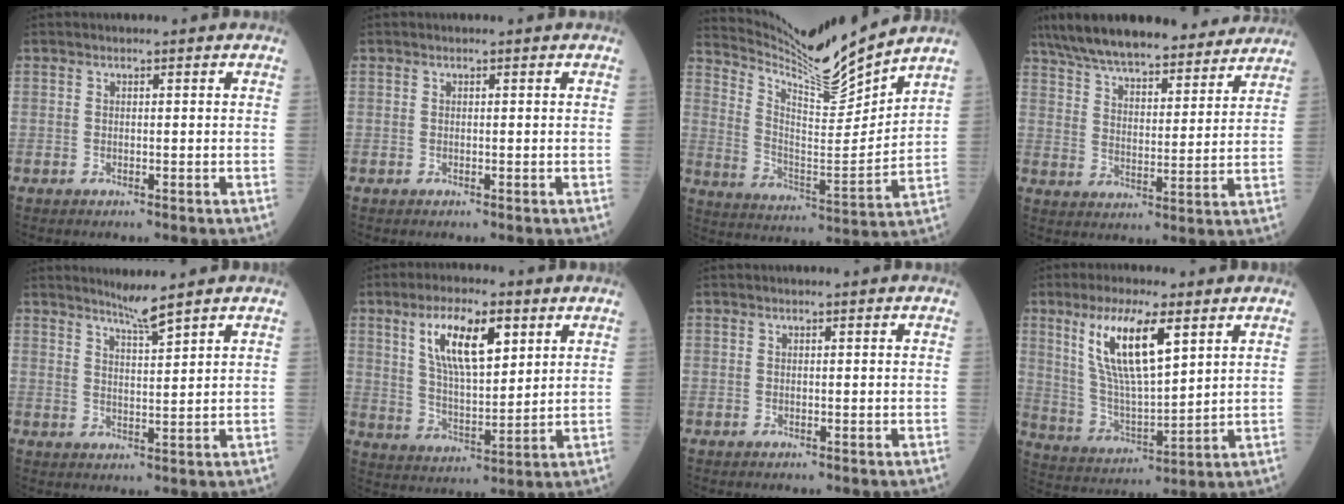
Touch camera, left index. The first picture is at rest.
{"total": 0.0}
{"total": 12.2, "force": [11.9, -1.8, 2.3], "torque": [-0.057, -0.036, 0.217]}
{"total": 22.3, "force": [19.4, 4.9, 9.8], "torque": [-0.159, 0.029, 0.283]}
{"total": 3.6, "force": [3.2, -0.9, 1.5], "torque": [-0.031, -0.009, 0.064]}
{"total": 11.0, "force": [5.1, 3.5, 9.1], "torque": [-0.175, 0.010, 0.098]}
{"total": 0.0}
{"total": 12.3, "force": [5.9, 2.6, 10.4], "torque": [-0.215, 0.005, 0.120]}